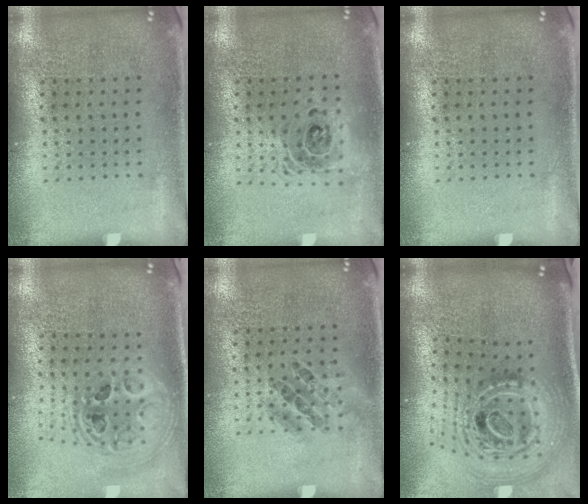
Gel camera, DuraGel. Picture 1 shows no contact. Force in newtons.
{"total": 1.6, "press": 1.3, "slide": 0.9}
{"total": 0.0}
{"total": 2.4, "press": 1.9, "slide": 1.4}
{"total": 0.9, "press": 0.6, "slide": 0.6}
{"total": 2.9, "press": 1.9, "slide": 2.1}